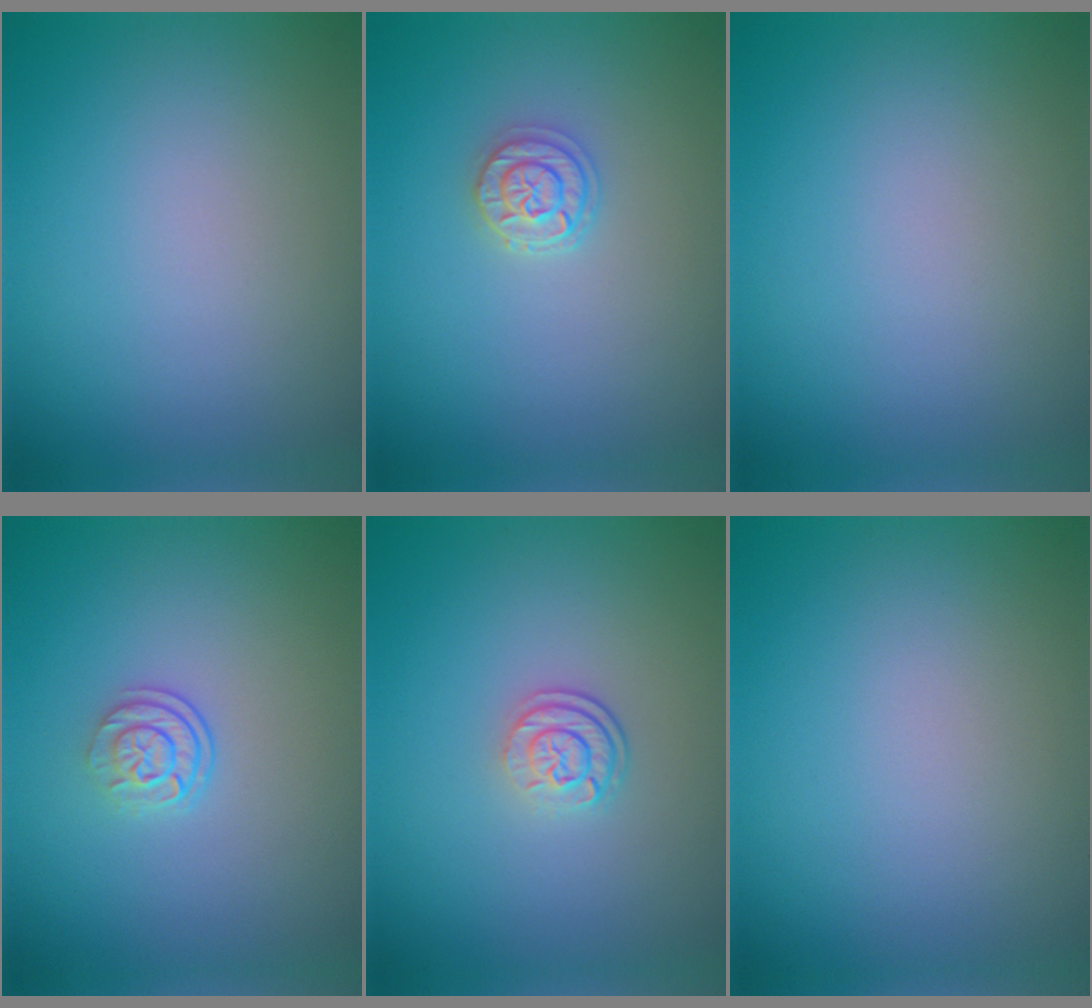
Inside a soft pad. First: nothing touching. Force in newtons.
{"total": 2.2, "press": 2.0, "slide": 0.8}
{"total": 0.0}
{"total": 2.5, "press": 1.8, "slide": 1.7}
{"total": 2.5, "press": 1.9, "slide": 1.7}
{"total": 0.0}